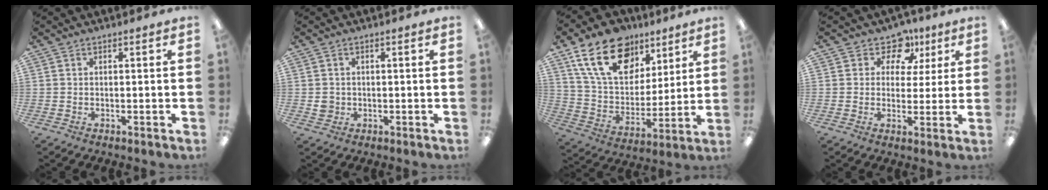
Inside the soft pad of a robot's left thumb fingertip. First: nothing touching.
{"total": 2.5, "force": [-0.1, 2.4, 0.6], "torque": [-0.004, 0.001, -0.004]}
{"total": 20.2, "force": [11.7, 12.6, 10.6], "torque": [-0.178, -0.043, 0.215]}
{"total": 8.4, "force": [4.8, 6.3, 2.7], "torque": [-0.046, -0.031, 0.085]}